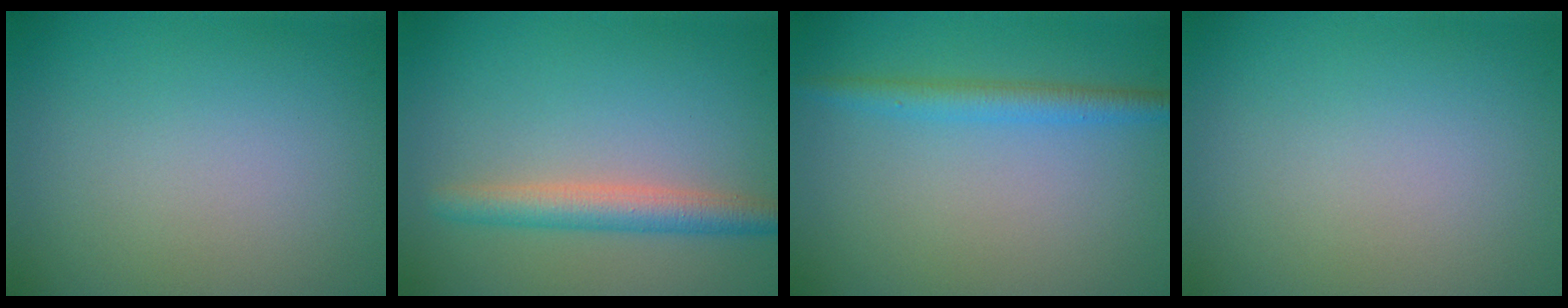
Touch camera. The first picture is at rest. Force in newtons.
{"total": 3.4, "press": 3.4, "slide": 0.1}
{"total": 2.4, "press": 2.4, "slide": 0.2}
{"total": 0.0}